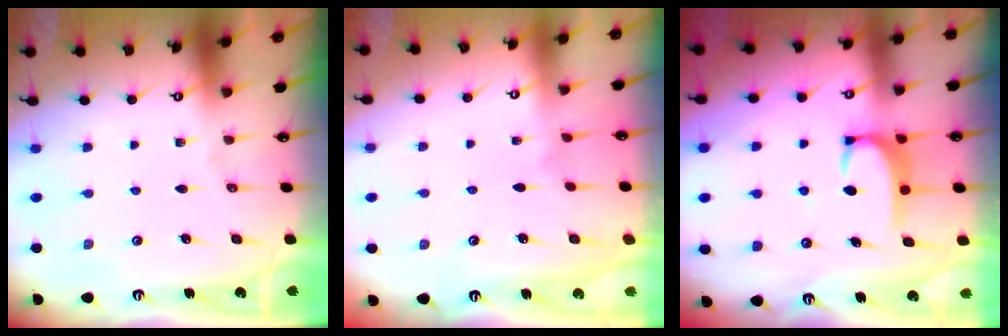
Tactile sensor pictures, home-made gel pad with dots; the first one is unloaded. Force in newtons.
{"total": 5.7, "press": 5.7, "slide": 0.1}
{"total": 3.0, "press": 3.0, "slide": 0.5}